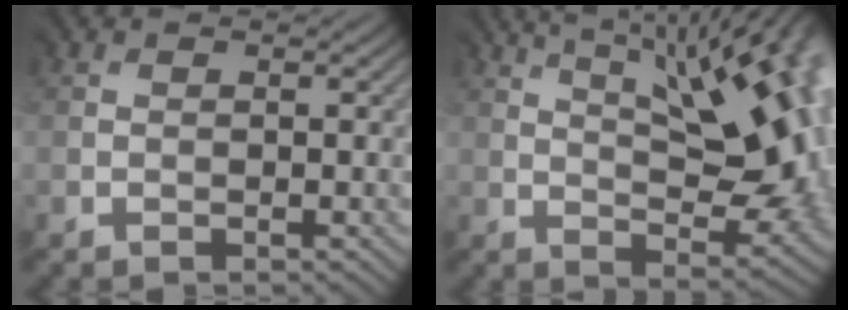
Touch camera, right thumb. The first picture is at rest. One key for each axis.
{"total": 15.8, "fx": 5.6, "fy": 5.5, "fz": 13.8, "tx": -0.202, "ty": 0.036, "tz": 0.094}